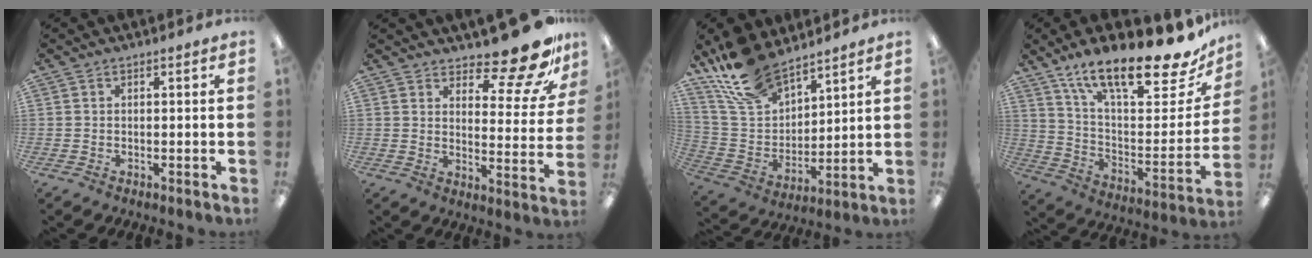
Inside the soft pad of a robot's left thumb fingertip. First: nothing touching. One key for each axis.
{"total": 15.2, "fx": 12.0, "fy": 4.7, "fz": 8.0, "tx": -0.099, "ty": -0.097, "tz": 0.199}
{"total": 16.5, "fx": 13.2, "fy": 7.6, "fz": 6.6, "tx": -0.154, "ty": -0.068, "tz": 0.250}
{"total": 22.2, "fx": 17.0, "fy": 6.1, "fz": 13.0, "tx": -0.200, "ty": -0.118, "tz": 0.283}